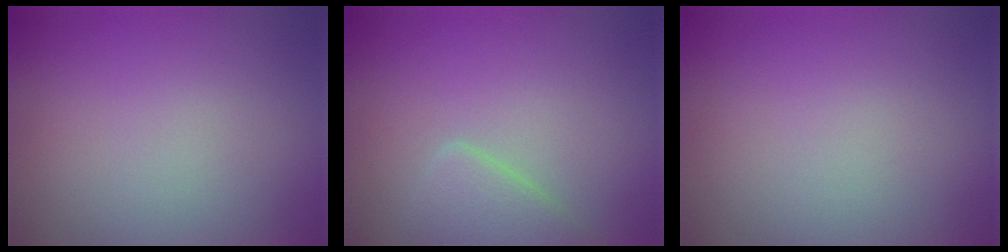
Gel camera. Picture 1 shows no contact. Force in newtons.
{"total": 2.6, "press": 2.6, "slide": 0.0}
{"total": 0.0}